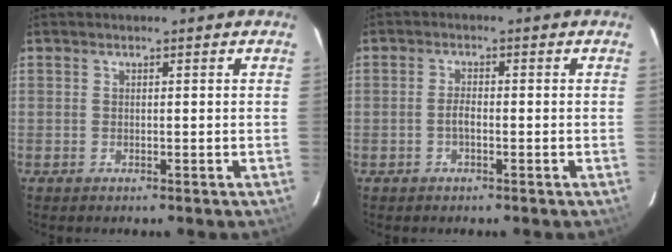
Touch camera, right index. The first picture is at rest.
{"total": 1.8, "force": [-0.7, 0.7, 1.6], "torque": [-0.033, 0.004, -0.014]}